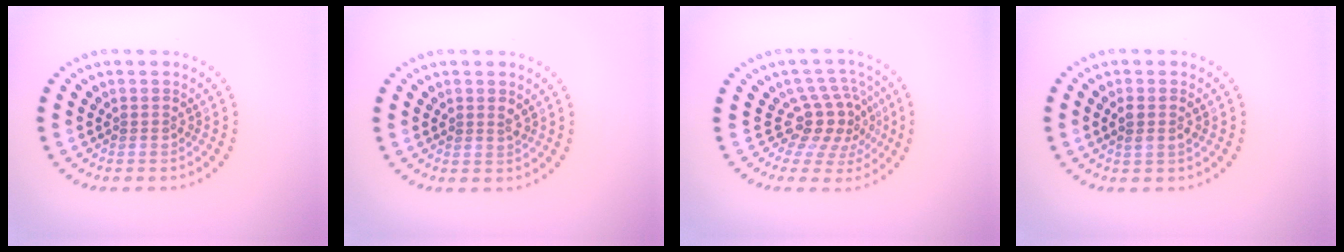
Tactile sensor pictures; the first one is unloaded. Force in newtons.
{"total": 0.9, "press": 0.8, "slide": 0.3}
{"total": 4.1, "press": 3.0, "slide": 2.7}
{"total": 1.6, "press": 1.4, "slide": 0.7}